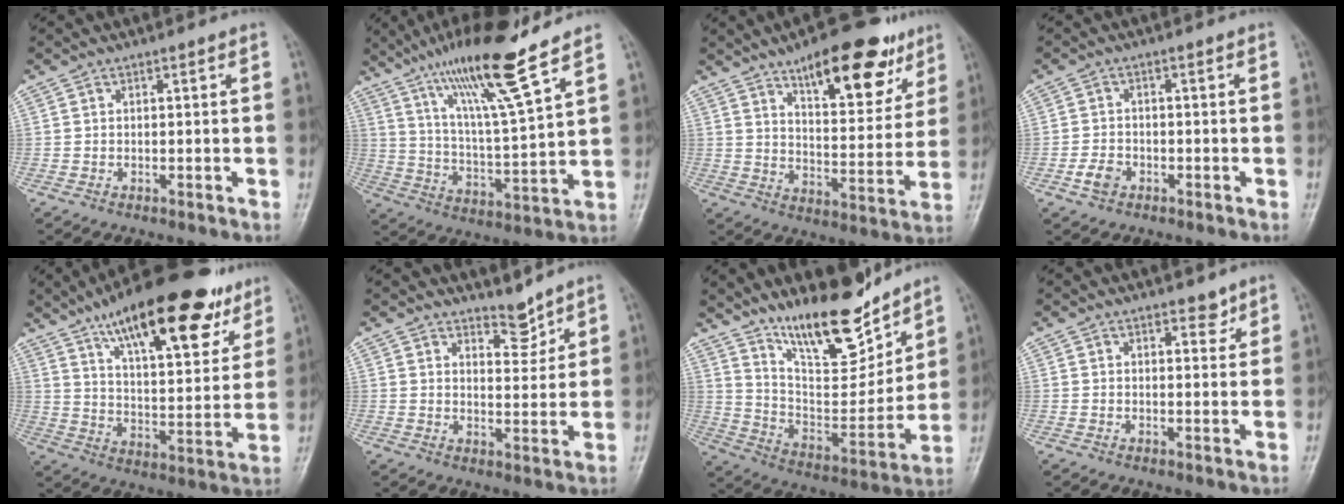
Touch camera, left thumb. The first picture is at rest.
{"total": 16.7, "force": [11.6, 1.3, 12.0], "torque": [-0.205, -0.059, 0.209]}
{"total": 17.9, "force": [11.1, 6.9, 12.2], "torque": [-0.126, -0.053, 0.168]}
{"total": 3.2, "force": [-1.6, 2.3, 1.6], "torque": [-0.028, 0.010, -0.029]}
{"total": 24.2, "force": [15.1, 8.3, 17.0], "torque": [-0.223, -0.042, 0.236]}
{"total": 4.2, "force": [3.8, 1.4, 1.1], "torque": [-0.002, -0.038, 0.065]}
{"total": 17.9, "force": [13.8, 5.5, 10.0], "torque": [-0.119, -0.091, 0.244]}
{"total": 2.9, "force": [2.1, 1.4, 1.4], "torque": [-0.004, -0.012, 0.028]}